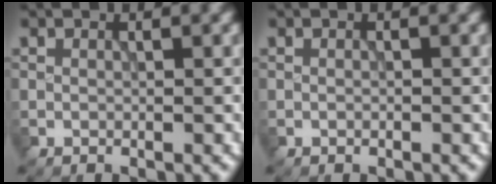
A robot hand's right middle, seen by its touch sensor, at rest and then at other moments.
{"total": 0.0}